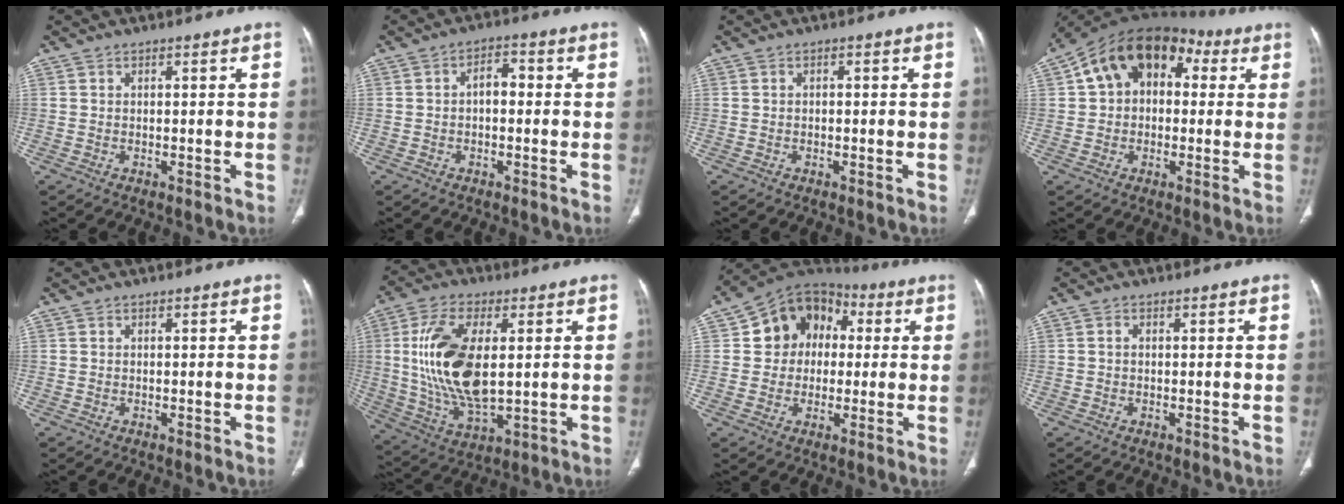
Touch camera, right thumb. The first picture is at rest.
{"total": 3.7, "force": [-0.3, 2.2, 2.9], "torque": [-0.035, 0.017, -0.012]}
{"total": 0.5, "force": [-0.1, 0.3, 0.4], "torque": [-0.006, 0.001, -0.004]}
{"total": 15.4, "force": [4.2, 10.5, 10.5], "torque": [-0.140, 0.043, 0.059]}
{"total": 0.0}
{"total": 17.9, "force": [2.1, 8.6, 15.5], "torque": [-0.307, -0.012, 0.047]}
{"total": 12.4, "force": [1.8, 10.6, 6.1], "torque": [-0.050, 0.024, 0.020]}
{"total": 0.7, "force": [0.0, 0.5, 0.4], "torque": [-0.009, 0.002, 0.000]}